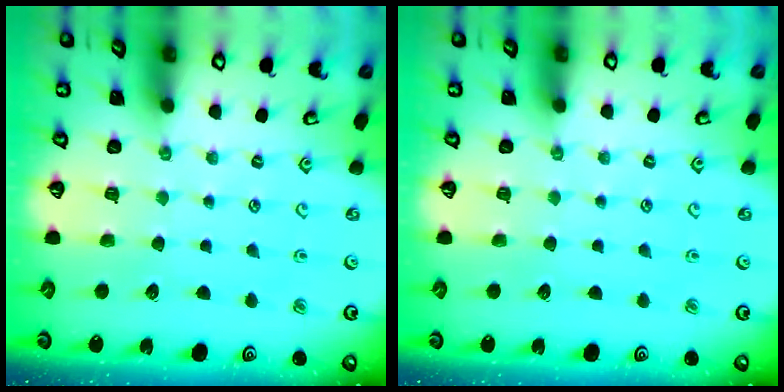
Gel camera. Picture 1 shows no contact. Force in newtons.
{"total": 0.0}